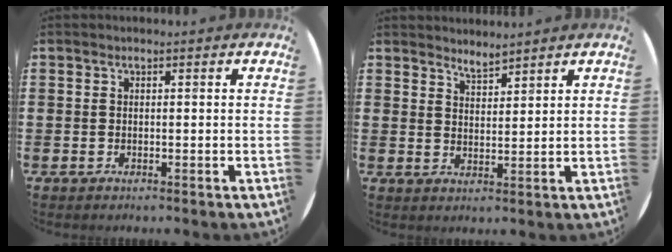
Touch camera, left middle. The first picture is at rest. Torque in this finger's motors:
{"motor_torque": [0.06, -0.26, 0.02, 0.02]}